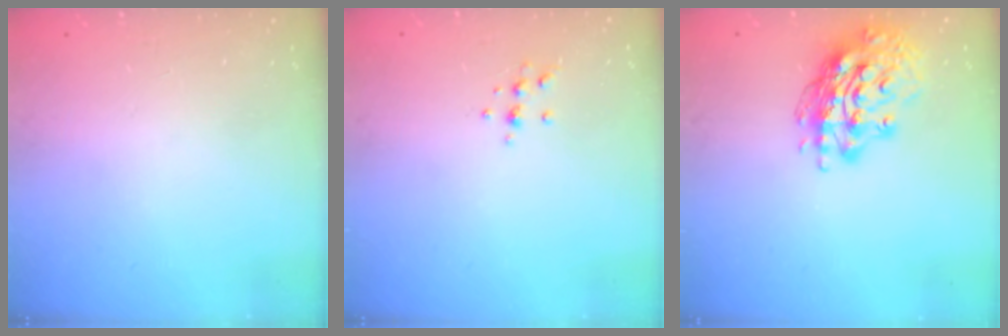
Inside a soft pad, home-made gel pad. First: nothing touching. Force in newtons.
{"total": 6.2, "press": 6.1, "slide": 0.8}
{"total": 15.9, "press": 15.9, "slide": 1.5}